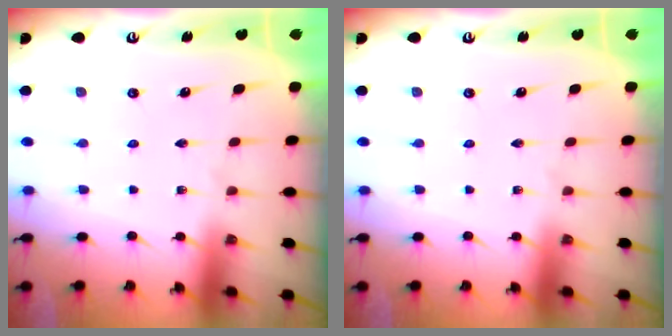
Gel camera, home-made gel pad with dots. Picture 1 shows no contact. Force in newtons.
{"total": 0.0}